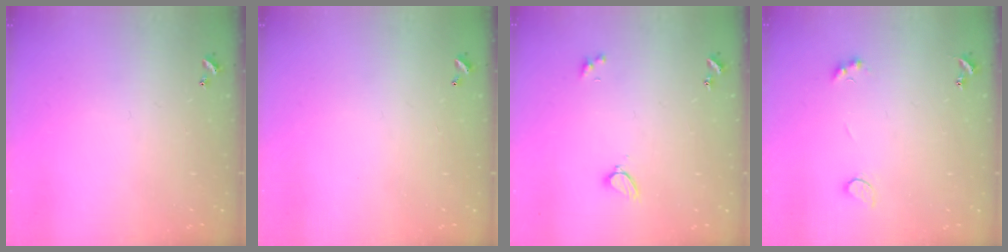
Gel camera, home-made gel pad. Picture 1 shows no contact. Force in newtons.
{"total": 2.8, "press": 2.8, "slide": 0.1}
{"total": 2.2, "press": 2.2, "slide": 0.3}
{"total": 3.7, "press": 3.4, "slide": 1.2}